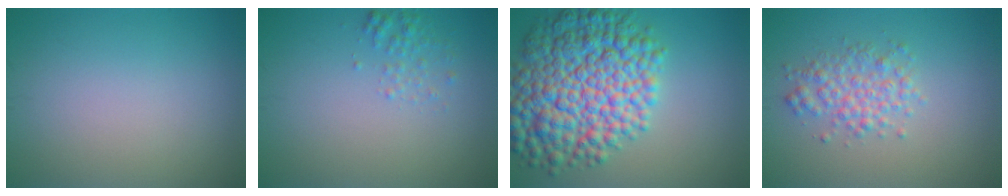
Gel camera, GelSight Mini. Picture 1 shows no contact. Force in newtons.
{"total": 1.3, "press": 1.3, "slide": 0.1}
{"total": 12.1, "press": 12.1, "slide": 0.2}
{"total": 3.0, "press": 3.0, "slide": 0.1}